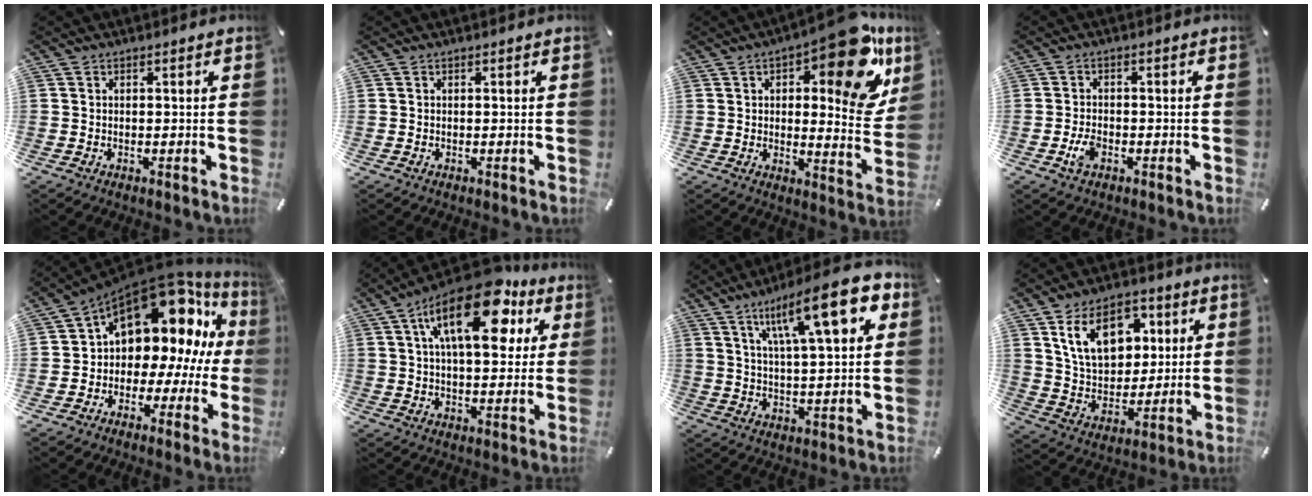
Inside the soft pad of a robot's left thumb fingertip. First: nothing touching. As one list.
[{"total": 0.0}, {"total": 21.7, "force": [11.2, 8.6, 16.4], "torque": [-0.202, -0.078, 0.175]}, {"total": 3.6, "force": [-1.5, 2.1, 2.4], "torque": [-0.062, 0.000, -0.031]}, {"total": 16.1, "force": [8.1, 10.3, 9.4], "torque": [-0.149, -0.072, 0.136]}, {"total": 20.0, "force": [9.1, 9.4, 15.1], "torque": [-0.237, -0.035, 0.146]}, {"total": 19.4, "force": [9.9, 5.4, 15.8], "torque": [-0.256, -0.033, 0.152]}, {"total": 14.6, "force": [6.4, 10.2, 8.2], "torque": [-0.142, -0.007, 0.121]}]